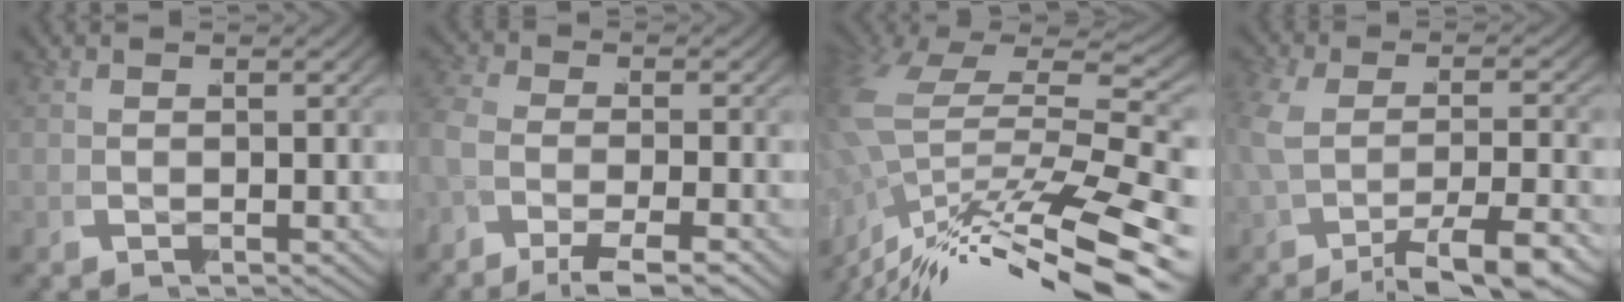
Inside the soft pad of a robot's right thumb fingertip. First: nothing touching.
{"total": 3.7, "force": [-2.5, 1.6, 2.2], "torque": [-0.045, -0.006, -0.045]}
{"total": 11.7, "force": [-2.9, 7.0, 8.9], "torque": [-0.180, -0.033, -0.026]}
{"total": 5.3, "force": [-2.6, 1.7, 4.3], "torque": [-0.072, -0.003, -0.034]}